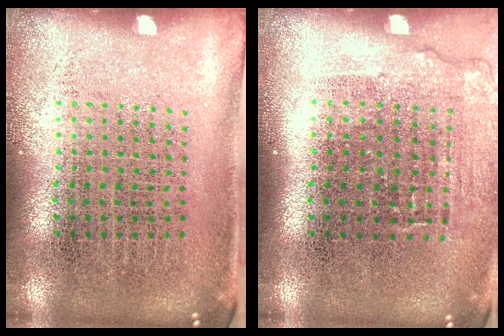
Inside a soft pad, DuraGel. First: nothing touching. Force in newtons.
{"total": 1.1, "press": 1.0, "slide": 0.4}